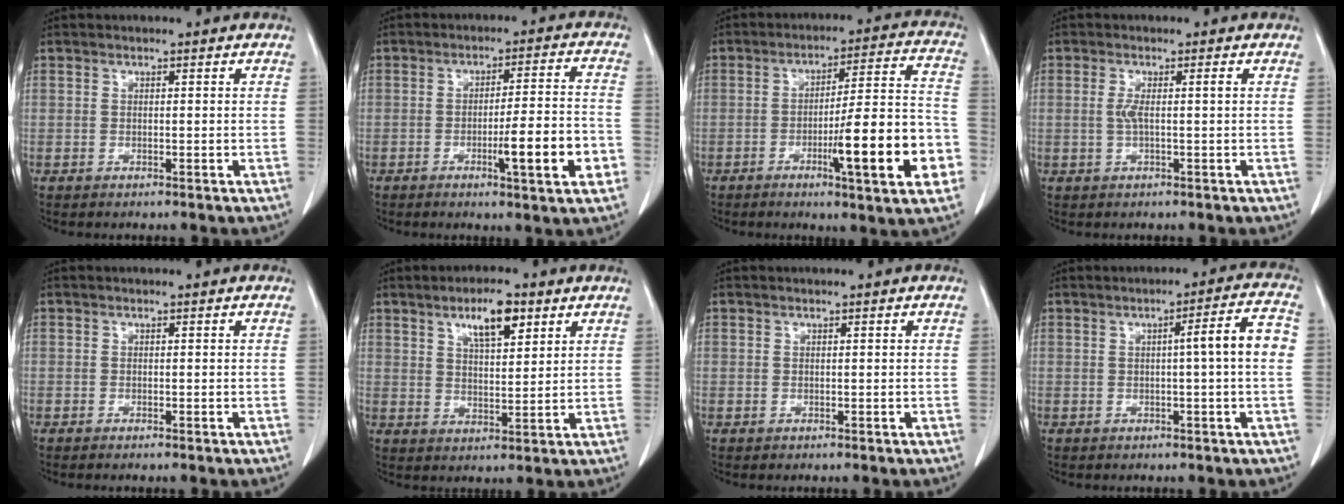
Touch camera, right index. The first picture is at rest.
{"total": 10.0, "force": [-3.5, 0.5, 9.3], "torque": [-0.135, -0.002, -0.052]}
{"total": 16.2, "force": [-5.5, 1.1, 15.2], "torque": [-0.205, 0.005, -0.079]}
{"total": 2.3, "force": [0.0, 0.0, 2.3], "torque": [-0.048, 0.004, 0.001]}
{"total": 0.6, "force": [-0.5, 0.0, 0.4], "torque": [-0.009, -0.002, -0.007]}
{"total": 7.0, "force": [4.0, 2.0, 5.4], "torque": [-0.095, 0.003, 0.068]}
{"total": 0.0}
{"total": 6.3, "force": [0.1, -0.4, 6.2], "torque": [-0.083, 0.010, -0.002]}